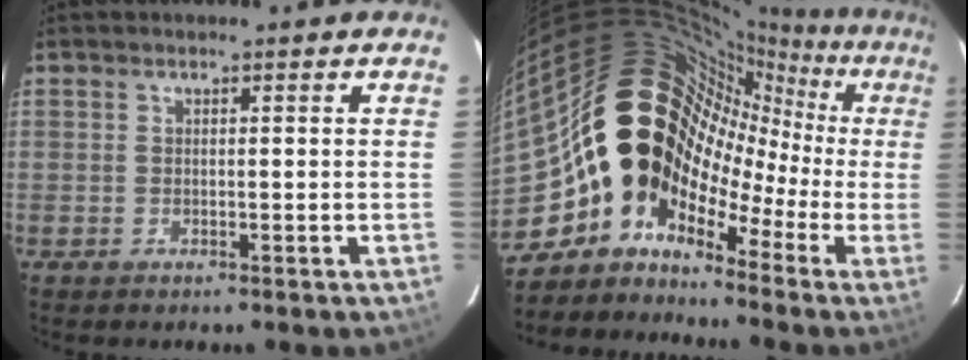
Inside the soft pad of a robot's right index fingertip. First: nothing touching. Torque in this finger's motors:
{"motor_torque": [1.65, -0.49, 1.05, 0.16]}